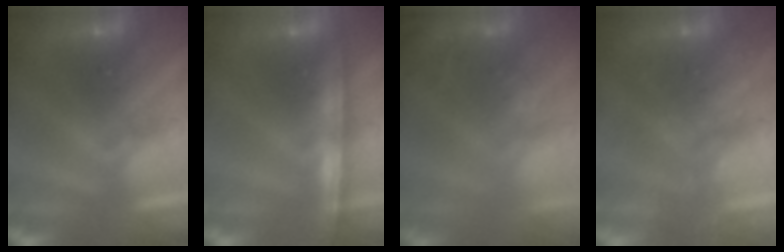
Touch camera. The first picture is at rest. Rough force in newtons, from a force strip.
{"total": 1.2}
{"total": 7.4}
{"total": 1.7}